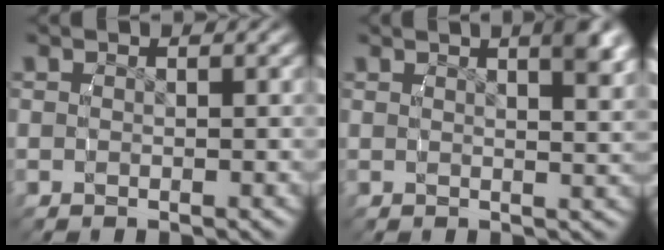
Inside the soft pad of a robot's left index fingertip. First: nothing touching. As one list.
[{"total": 2.8, "force": [1.3, 0.3, 2.4], "torque": [-0.027, 0.002, 0.022]}]